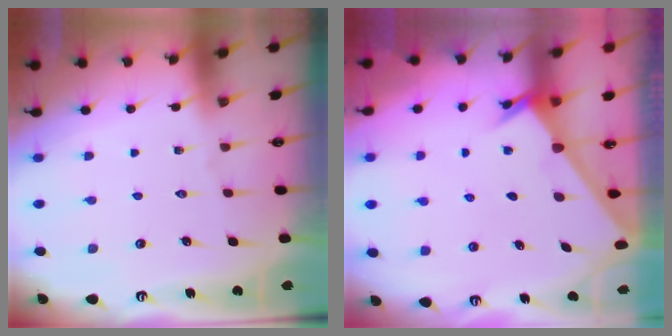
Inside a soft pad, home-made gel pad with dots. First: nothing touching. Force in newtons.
{"total": 2.4, "press": 2.3, "slide": 0.2}